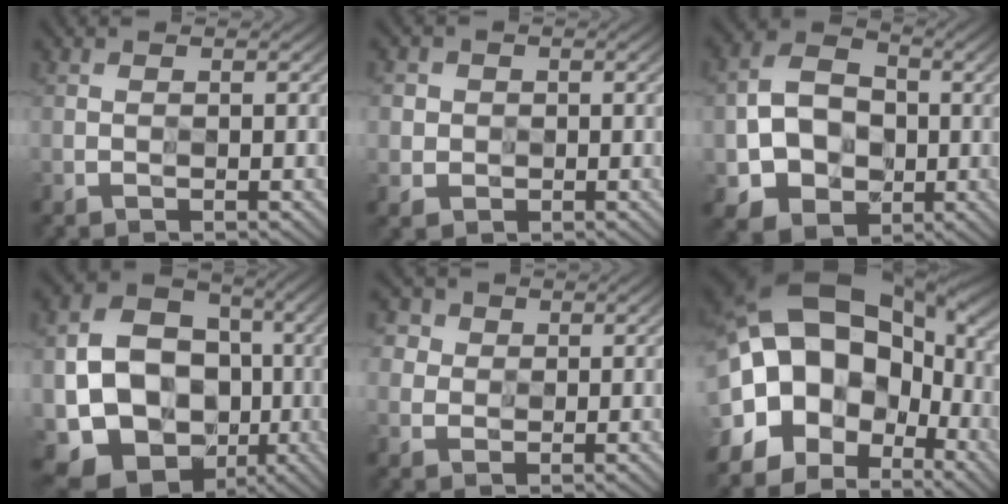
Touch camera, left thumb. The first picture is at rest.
{"total": 2.9, "force": [0.7, 2.8, 0.0], "torque": [-0.016, -0.007, 0.010]}
{"total": 8.3, "force": [-0.7, 7.1, 4.2], "torque": [-0.089, 0.003, -0.020]}
{"total": 14.5, "force": [-2.7, 12.2, 7.4], "torque": [-0.145, -0.028, -0.032]}
{"total": 4.7, "force": [2.7, 3.7, 1.1], "torque": [-0.055, 0.011, 0.049]}
{"total": 18.6, "force": [-1.5, 13.5, 12.6], "torque": [-0.235, 0.003, -0.012]}